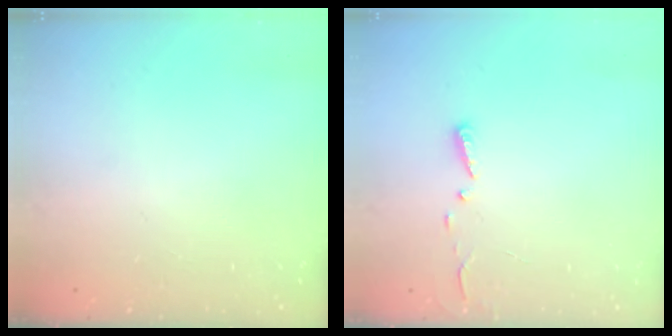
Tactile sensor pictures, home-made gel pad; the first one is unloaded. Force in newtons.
{"total": 3.0, "press": 2.9, "slide": 0.3}